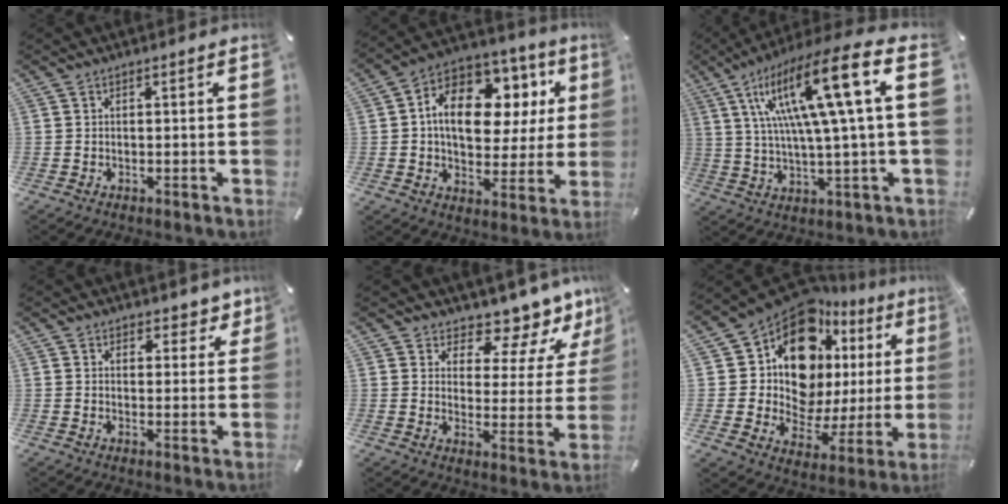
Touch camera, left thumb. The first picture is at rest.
{"total": 17.2, "force": [4.4, 11.4, 12.2], "torque": [-0.196, -0.011, 0.077]}
{"total": 20.6, "force": [7.0, 2.7, 19.2], "torque": [-0.367, -0.030, 0.087]}
{"total": 4.5, "force": [3.4, 2.9, 0.4], "torque": [0.019, -0.027, 0.056]}
{"total": 9.1, "force": [8.0, 3.6, 2.3], "torque": [-0.029, -0.086, 0.138]}
{"total": 18.5, "force": [9.8, 12.0, 10.1], "torque": [-0.183, -0.083, 0.170]}